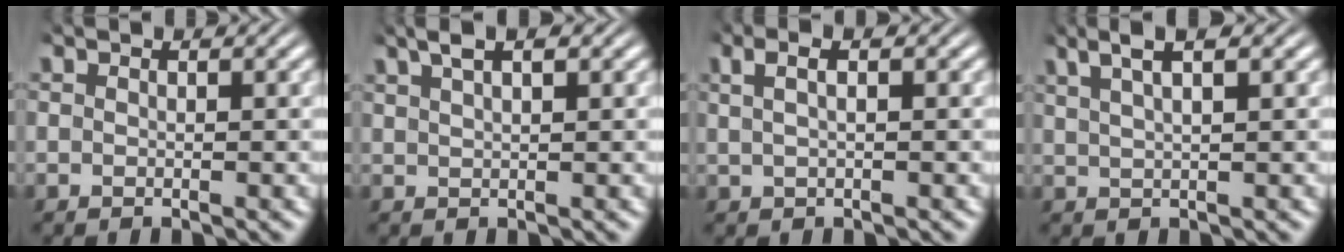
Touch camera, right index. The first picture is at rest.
{"total": 3.0, "force": [2.1, 0.7, 2.0], "torque": [-0.036, 0.014, 0.034]}
{"total": 2.3, "force": [0.6, 1.0, 2.0], "torque": [-0.036, 0.010, 0.007]}
{"total": 4.1, "force": [2.8, 0.9, 2.8], "torque": [-0.046, 0.020, 0.041]}